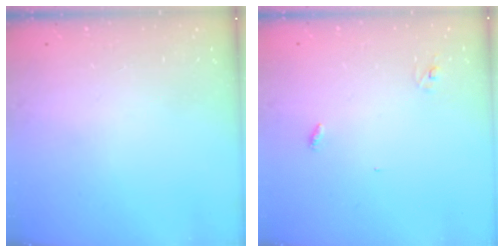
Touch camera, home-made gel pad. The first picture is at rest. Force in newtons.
{"total": 2.8, "press": 2.8, "slide": 0.3}